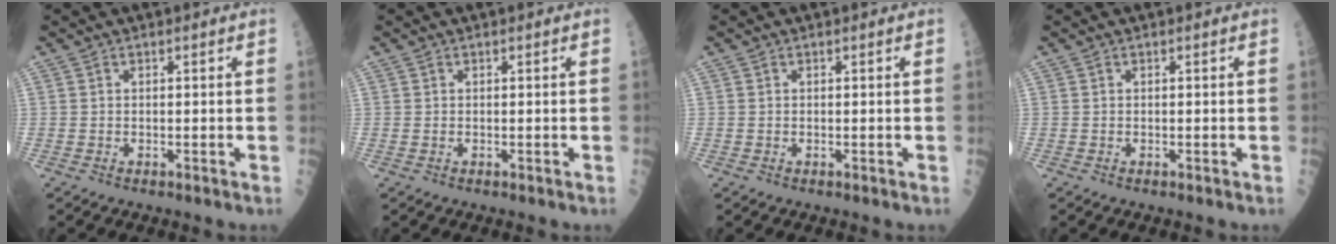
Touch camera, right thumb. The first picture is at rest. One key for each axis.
{"total": 0.0}
{"total": 0.0}
{"total": 0.0}